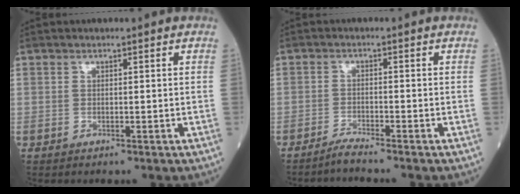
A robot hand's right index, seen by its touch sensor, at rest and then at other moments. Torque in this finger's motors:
{"motor_torque": [-0.17, -0.18, 0.07, 0.01]}